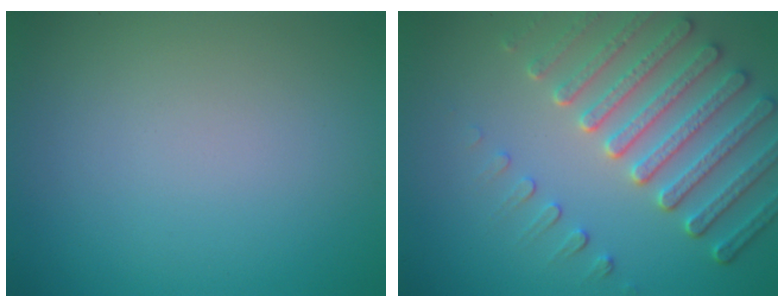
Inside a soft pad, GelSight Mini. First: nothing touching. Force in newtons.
{"total": 5.9, "press": 4.9, "slide": 3.3}